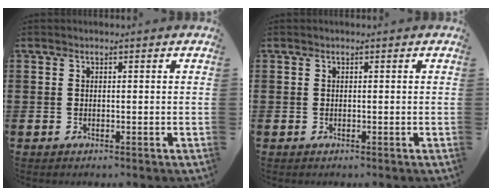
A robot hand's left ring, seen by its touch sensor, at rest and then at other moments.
{"total": 0.0}